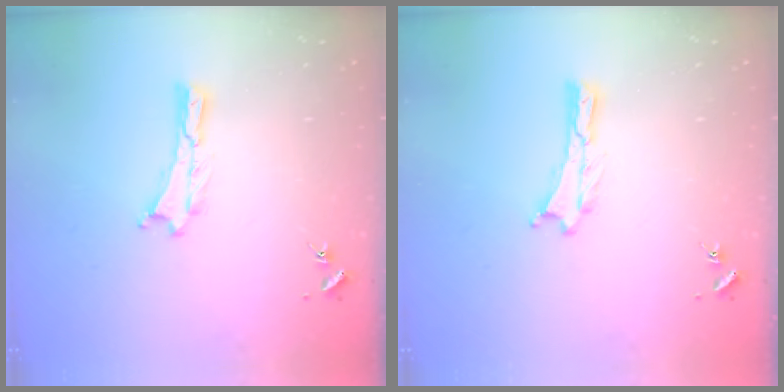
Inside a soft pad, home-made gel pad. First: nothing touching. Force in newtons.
{"total": 0.0}